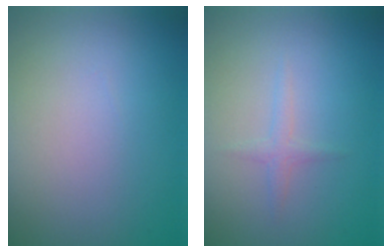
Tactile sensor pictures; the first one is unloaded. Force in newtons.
{"total": 1.1, "press": 1.1, "slide": 0.1}